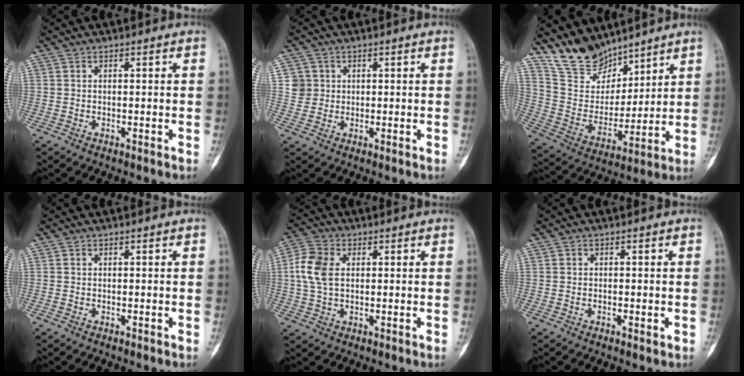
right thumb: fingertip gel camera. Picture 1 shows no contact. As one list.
[{"total": 3.3, "force": [1.0, 3.1, 0.0], "torque": [0.026, 0.000, 0.015]}, {"total": 13.7, "force": [11.9, 6.0, 3.0], "torque": [-0.026, -0.070, 0.239]}, {"total": 0.0}, {"total": 7.6, "force": [1.1, 5.0, 5.6], "torque": [-0.126, 0.014, 0.020]}, {"total": 1.1, "force": [-0.3, 0.5, 0.9], "torque": [-0.014, 0.003, -0.003]}]